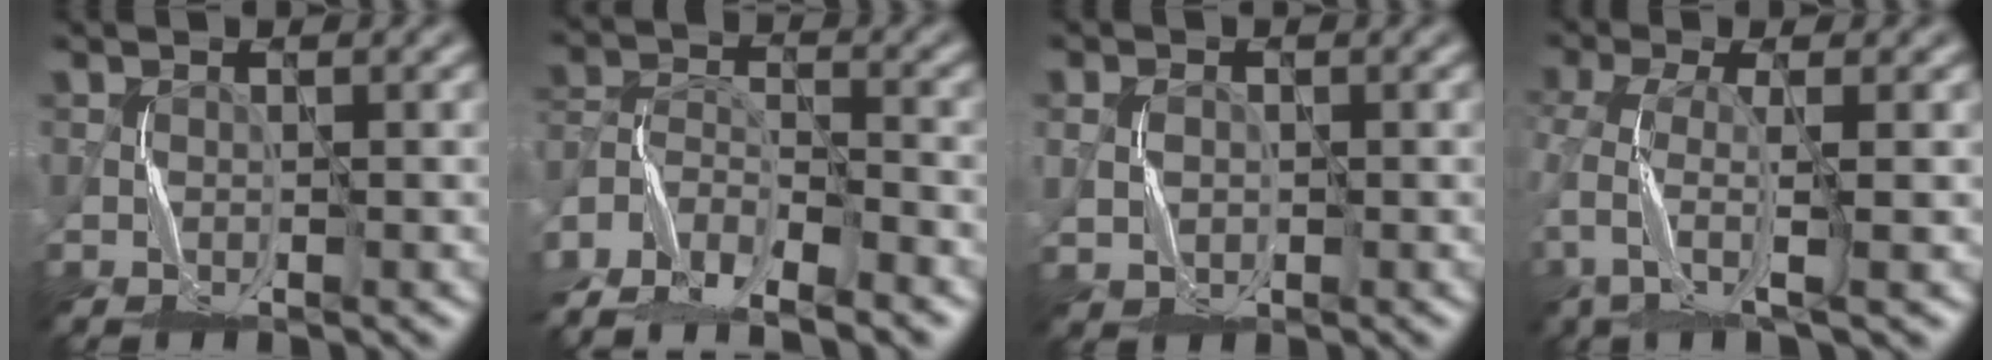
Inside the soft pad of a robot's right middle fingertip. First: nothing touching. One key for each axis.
{"total": 10.0, "fx": -8.8, "fy": 2.9, "fz": 3.9, "tx": -0.067, "ty": -0.013, "tz": -0.161}
{"total": 1.4, "fx": -0.4, "fy": 1.2, "fz": 0.6, "tx": -0.014, "ty": 0.001, "tz": -0.005}
{"total": 4.0, "fx": -1.7, "fy": 0.8, "fz": 3.6, "tx": -0.086, "ty": -0.013, "tz": -0.038}